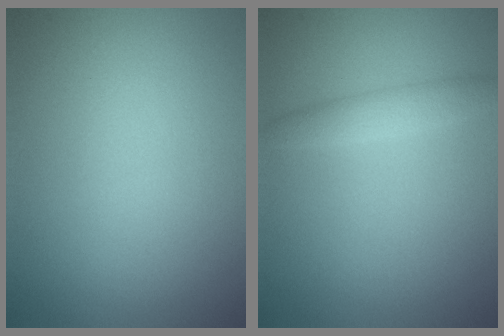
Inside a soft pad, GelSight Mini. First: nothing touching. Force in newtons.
{"total": 1.9, "press": 1.9, "slide": 0.1}